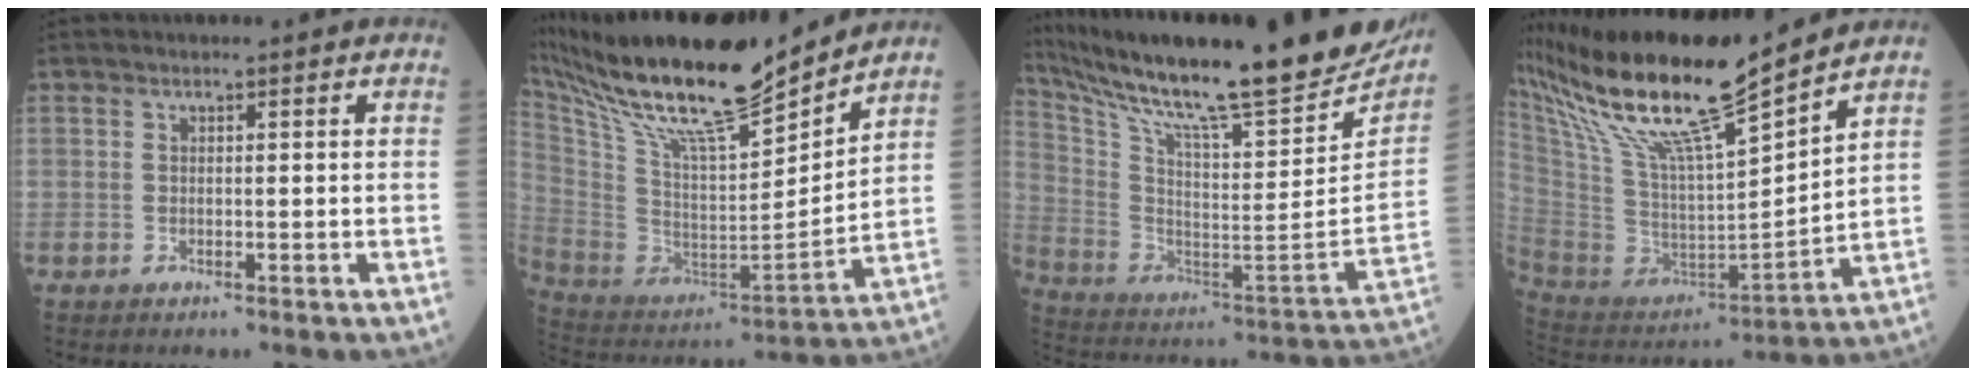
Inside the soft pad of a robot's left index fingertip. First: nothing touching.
{"total": 22.8, "force": [19.5, 1.6, 11.8], "torque": [-0.223, -0.018, 0.342]}
{"total": 30.8, "force": [26.2, 2.7, 15.9], "torque": [-0.285, -0.082, 0.384]}
{"total": 20.8, "force": [16.4, 0.7, 12.8], "torque": [-0.248, -0.001, 0.310]}